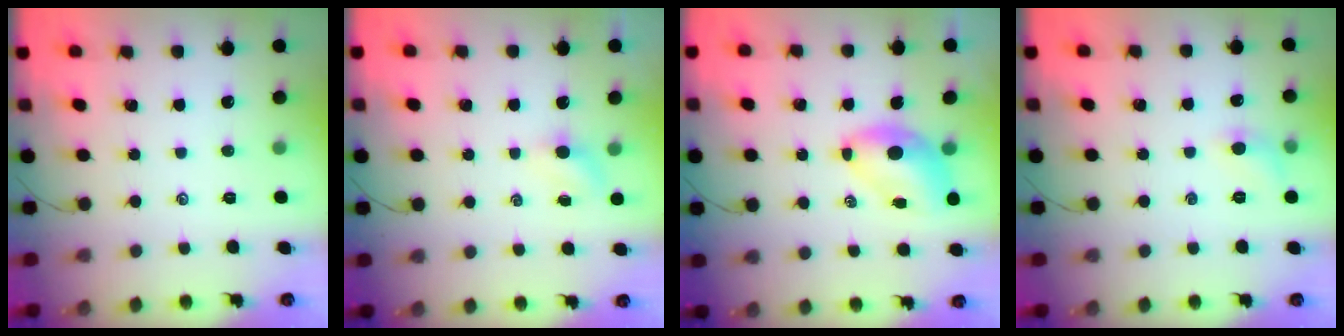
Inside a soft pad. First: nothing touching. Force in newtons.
{"total": 3.4, "press": 3.2, "slide": 1.1}
{"total": 6.7, "press": 6.6, "slide": 1.3}
{"total": 6.3, "press": 6.0, "slide": 1.8}